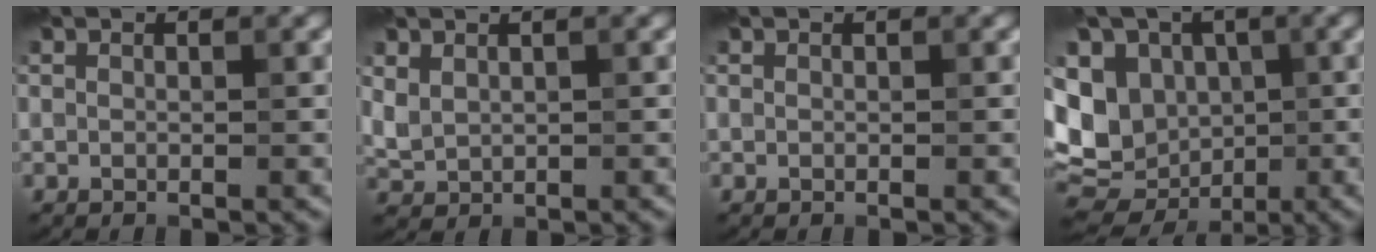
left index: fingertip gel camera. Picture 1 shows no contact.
{"total": 1.7, "force": [0.8, 1.1, 0.9], "torque": [-0.023, -0.002, 0.024]}
{"total": 0.0}
{"total": 12.4, "force": [-1.0, 10.3, 6.9], "torque": [-0.134, 0.004, -0.032]}